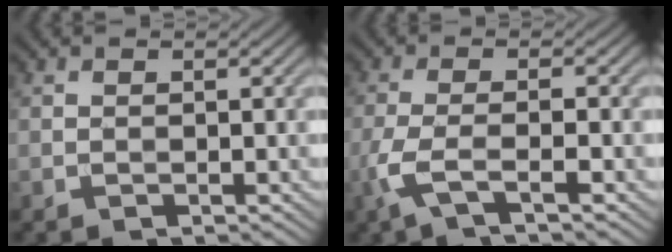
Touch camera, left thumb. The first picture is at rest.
{"total": 4.6, "force": [-2.4, 1.0, 3.7], "torque": [-0.088, -0.003, -0.060]}